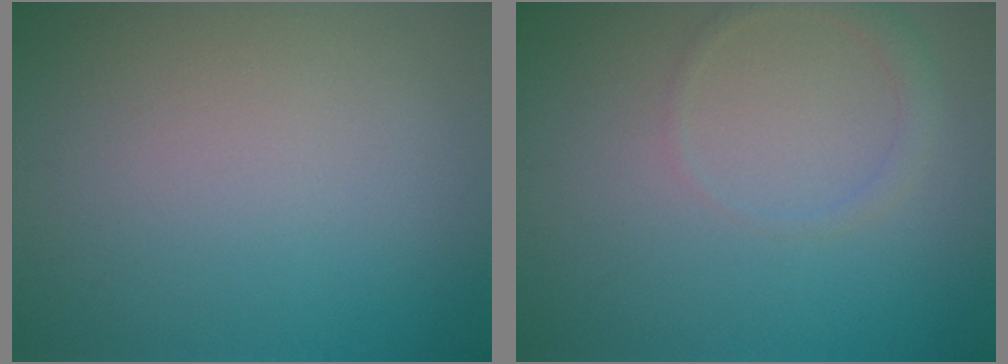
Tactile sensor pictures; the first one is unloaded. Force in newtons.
{"total": 1.4, "press": 1.4, "slide": 0.0}